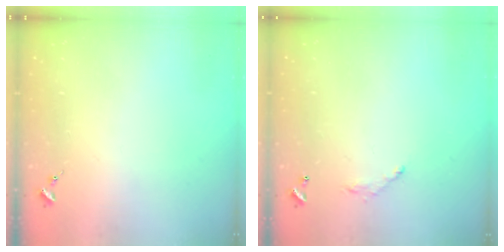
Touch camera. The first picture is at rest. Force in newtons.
{"total": 6.2, "press": 6.2, "slide": 0.4}